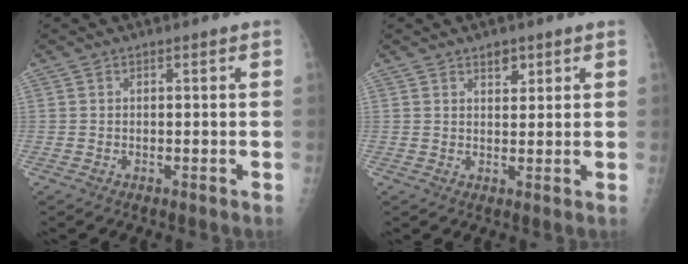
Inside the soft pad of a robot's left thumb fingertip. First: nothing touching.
{"total": 2.6, "force": [1.7, 1.4, 1.3], "torque": [-0.004, -0.010, 0.028]}